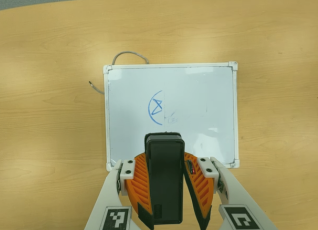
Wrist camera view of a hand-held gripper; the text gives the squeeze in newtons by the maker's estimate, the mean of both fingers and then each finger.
{"total": 8.4, "left": 8.1, "right": 8.7}